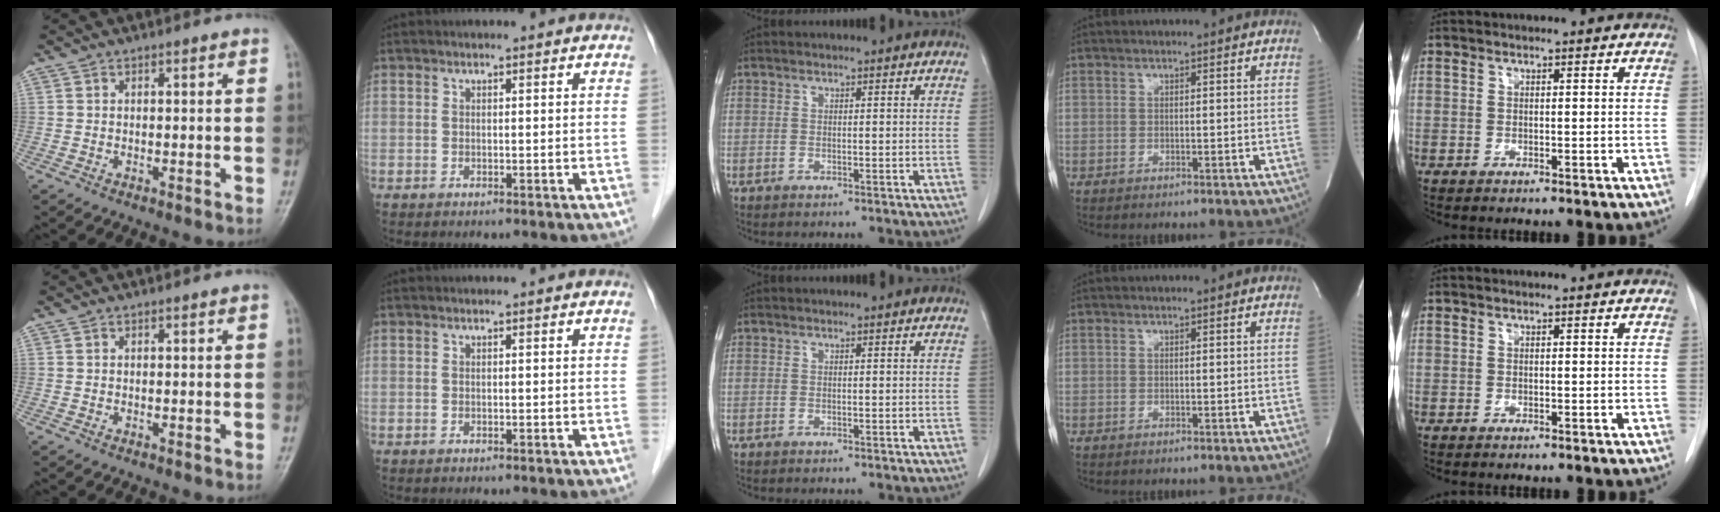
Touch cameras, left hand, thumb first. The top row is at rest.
{}